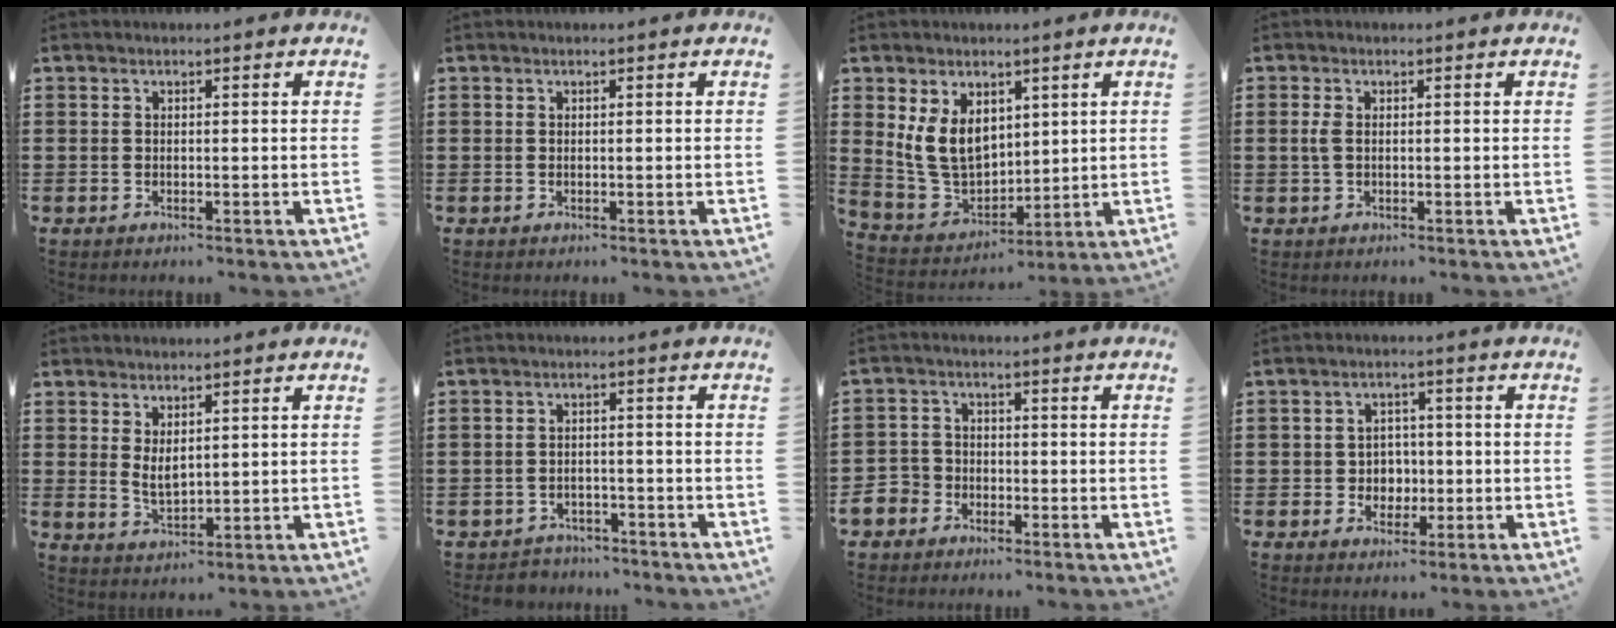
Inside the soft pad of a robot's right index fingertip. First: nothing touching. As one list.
[{"total": 0.0}, {"total": 8.8, "force": [2.8, 6.4, 5.3], "torque": [-0.148, 0.004, 0.052]}, {"total": 1.9, "force": [0.1, 0.8, 1.7], "torque": [-0.049, -0.003, -0.005]}, {"total": 2.9, "force": [1.4, 1.4, 2.2], "torque": [-0.036, 0.000, 0.024]}, {"total": 2.5, "force": [-2.4, 0.7, -0.3], "torque": [-0.002, 0.003, -0.054]}, {"total": 3.8, "force": [-2.5, 2.9, 0.6], "torque": [-0.051, -0.006, -0.063]}, {"total": 3.4, "force": [-0.4, 3.3, 0.9], "torque": [-0.030, 0.008, -0.012]}]